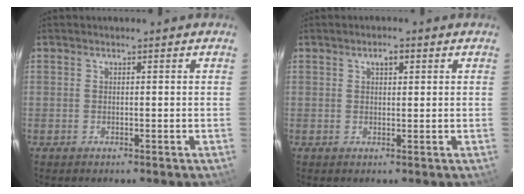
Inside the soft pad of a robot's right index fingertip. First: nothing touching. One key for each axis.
{"total": 2.0, "fx": 0.9, "fy": 1.0, "fz": 1.4, "tx": -0.022, "ty": 0.009, "tz": 0.014}